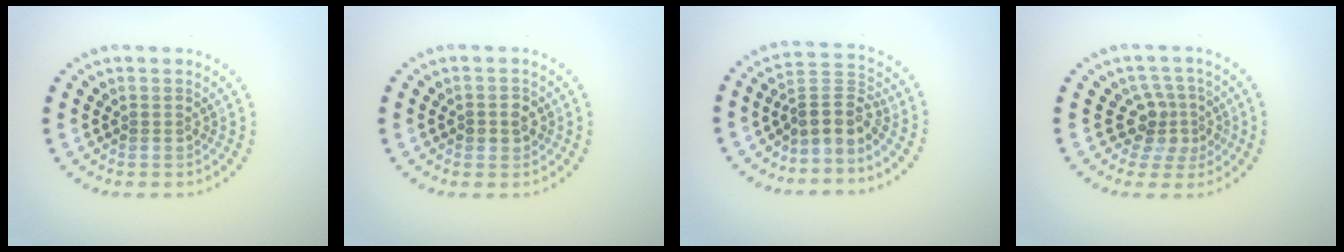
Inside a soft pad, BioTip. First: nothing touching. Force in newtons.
{"total": 1.6, "press": 1.5, "slide": 0.4}
{"total": 3.3, "press": 2.4, "slide": 2.3}
{"total": 3.2, "press": 2.3, "slide": 2.2}